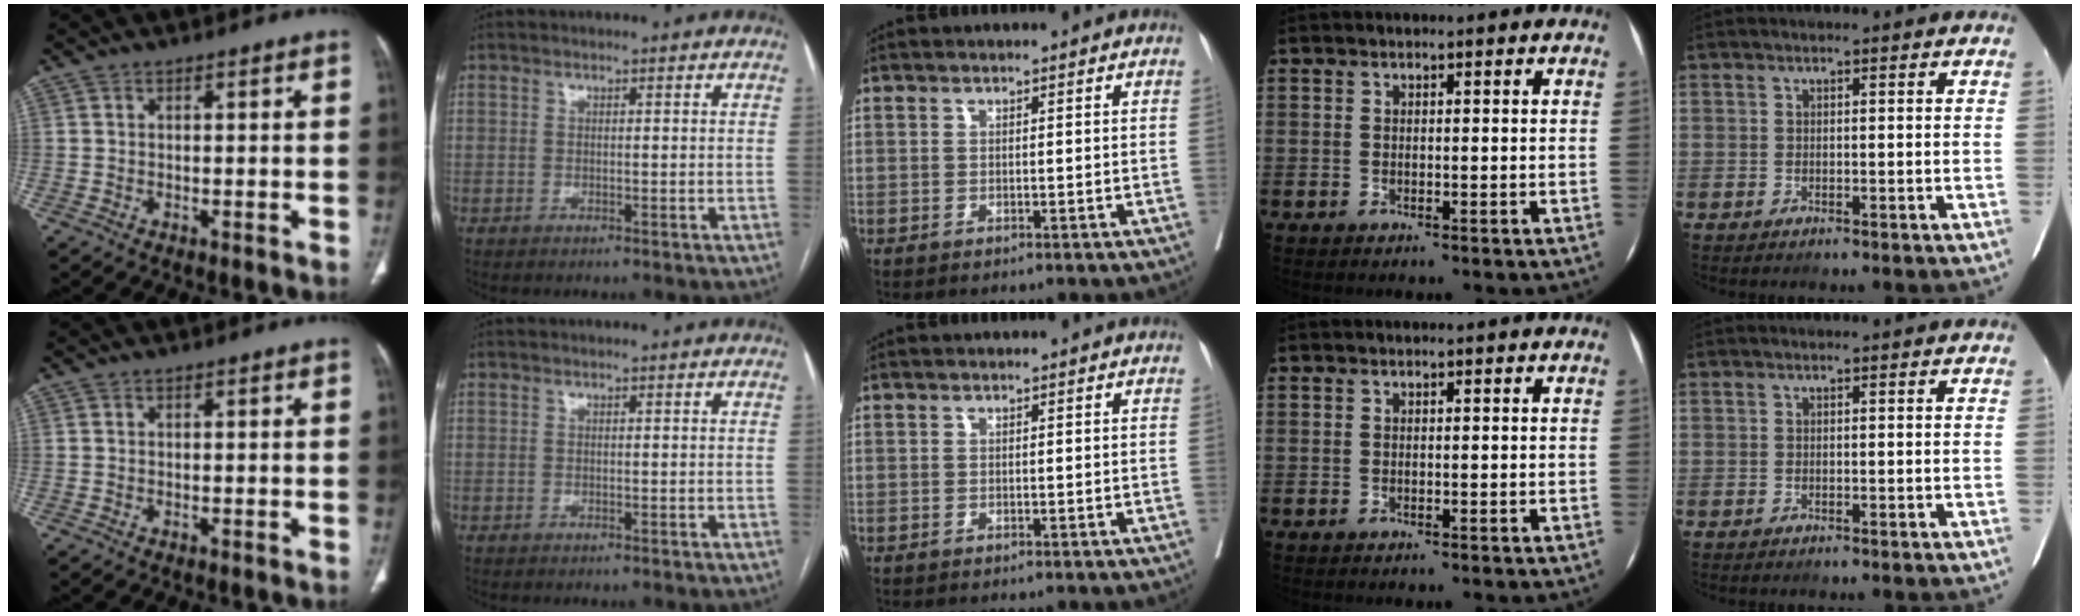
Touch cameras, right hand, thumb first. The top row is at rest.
{}